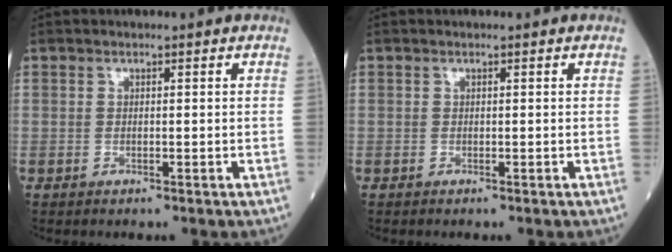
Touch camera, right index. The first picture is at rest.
{"total": 0.0}